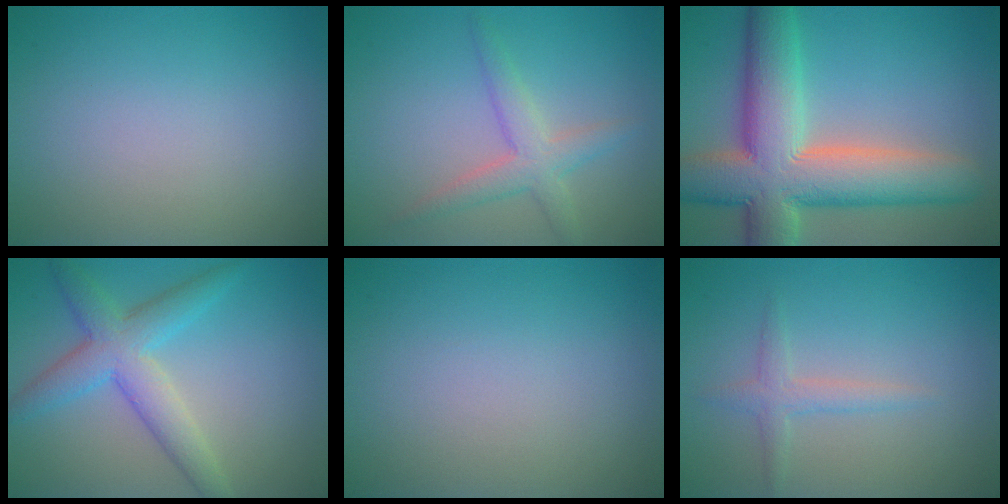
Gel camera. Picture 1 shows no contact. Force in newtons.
{"total": 3.0, "press": 3.0, "slide": 0.2}
{"total": 12.0, "press": 12.0, "slide": 1.0}
{"total": 5.1, "press": 5.1, "slide": 0.1}
{"total": 0.0}
{"total": 1.7, "press": 1.7, "slide": 0.1}